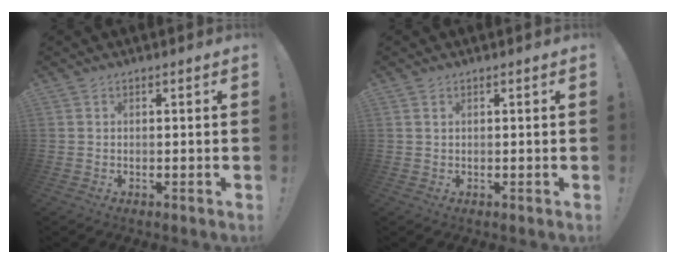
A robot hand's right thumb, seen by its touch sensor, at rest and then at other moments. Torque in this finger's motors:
{"motor_torque": [-0.10, -0.17, -0.19, 0.36, -0.07]}